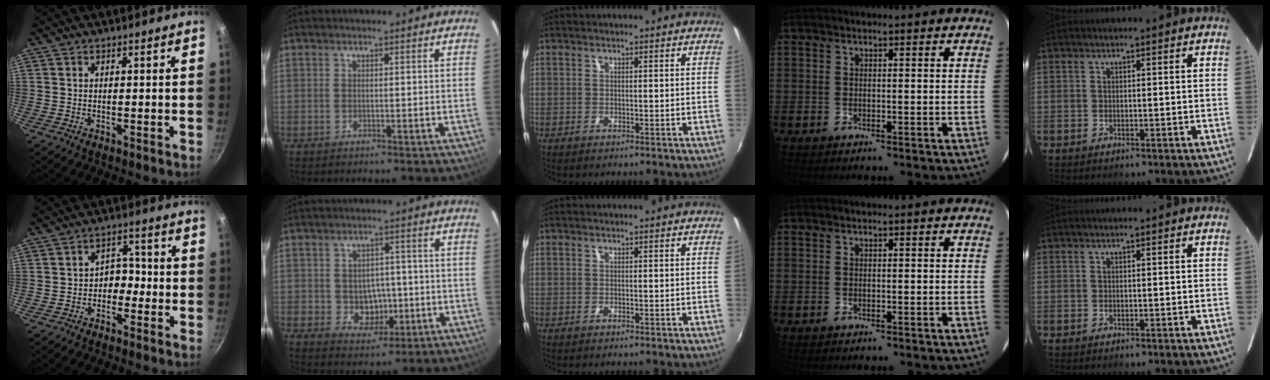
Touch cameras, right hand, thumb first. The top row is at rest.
{"thumb": {"total": 4.4, "force": [-1.6, 3.3, 2.3], "torque": [0.007, 0.028, -0.033]}, "index": {"total": 6.0, "force": [-0.8, 5.3, 2.7], "torque": [-0.053, 0.007, 0.006]}}